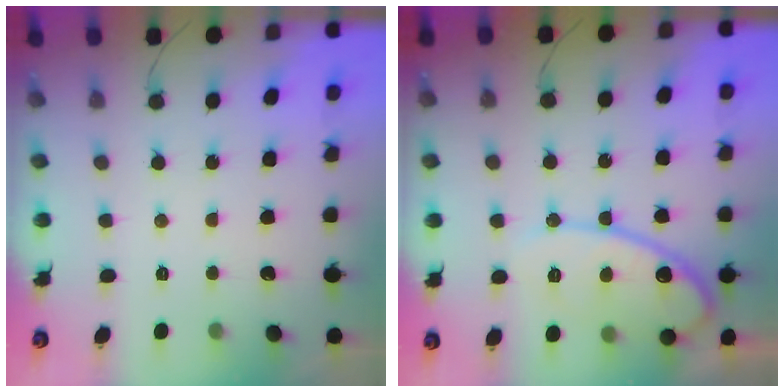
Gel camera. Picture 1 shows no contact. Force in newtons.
{"total": 14.7, "press": 14.7, "slide": 1.1}